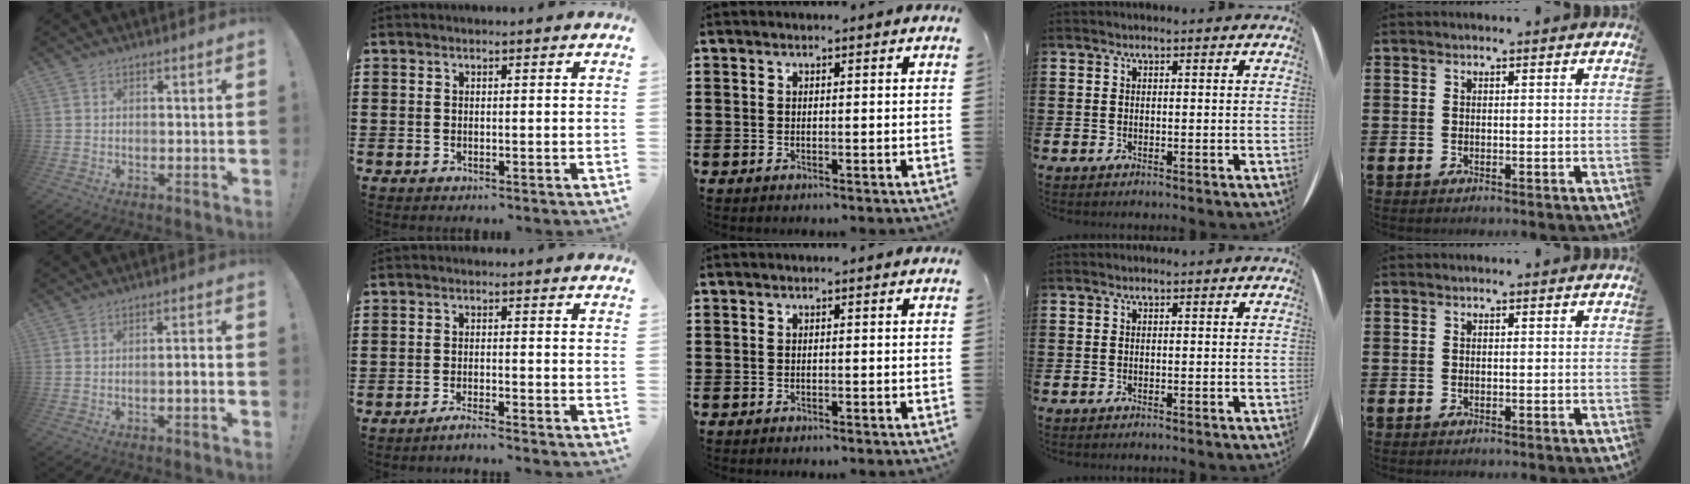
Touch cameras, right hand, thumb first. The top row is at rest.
{"thumb": {"total": 3.1, "force": [-1.2, -0.2, 2.8], "torque": [-0.048, 0.000, -0.021]}, "index": {"total": 2.1, "force": [-2.0, -0.4, 0.6], "torque": [-0.010, -0.002, -0.037]}}